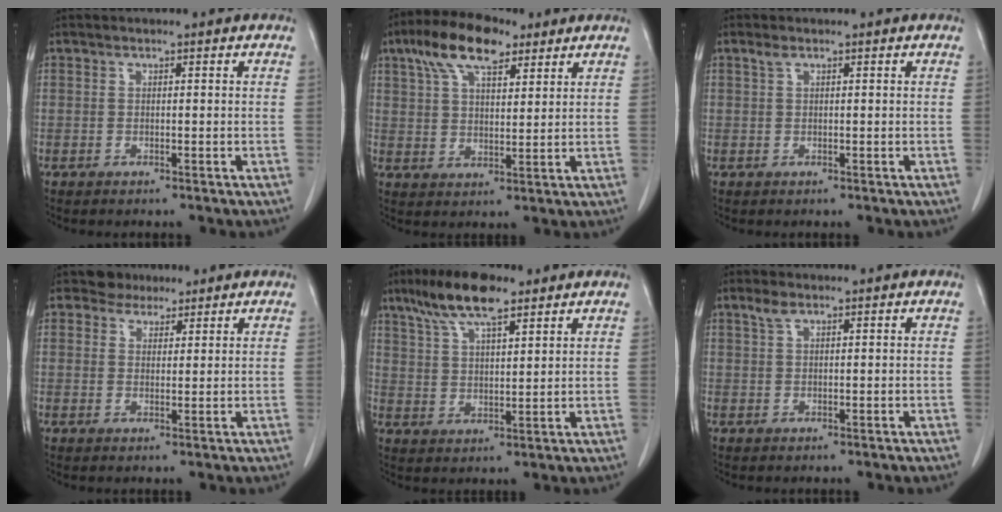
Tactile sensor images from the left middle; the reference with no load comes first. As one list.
[{"total": 10.7, "force": [6.5, 4.1, 7.4], "torque": [-0.142, 0.025, 0.119]}, {"total": 0.8, "force": [0.5, 0.2, 0.5], "torque": [-0.014, 0.009, 0.012]}, {"total": 3.4, "force": [2.7, 2.1, 0.1], "torque": [0.002, 0.009, 0.042]}, {"total": 10.0, "force": [7.0, 2.4, 6.7], "torque": [-0.131, 0.015, 0.129]}, {"total": 1.6, "force": [1.1, 0.5, 1.0], "torque": [-0.025, 0.010, 0.024]}]